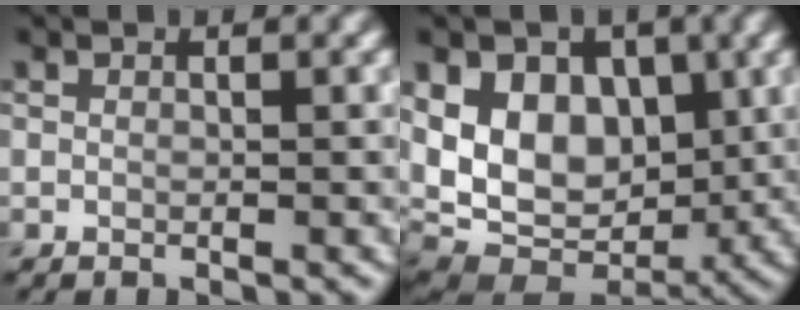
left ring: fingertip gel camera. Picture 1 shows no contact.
{"total": 10.8, "force": [1.9, 7.7, 7.3], "torque": [-0.125, 0.004, 0.030]}